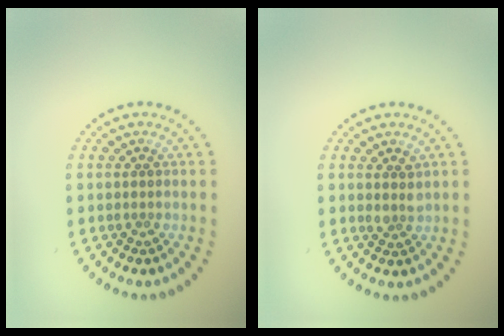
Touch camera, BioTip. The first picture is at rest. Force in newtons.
{"total": 1.4, "press": 1.2, "slide": 0.8}